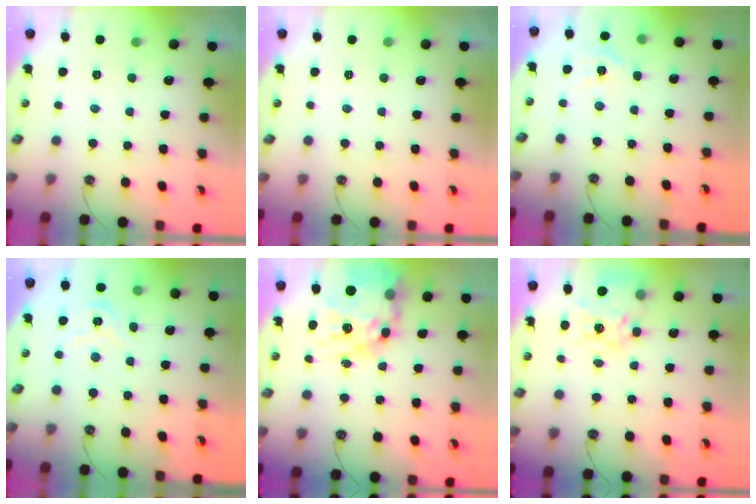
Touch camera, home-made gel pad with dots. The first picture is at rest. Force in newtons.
{"total": 0.0}
{"total": 5.7, "press": 5.7, "slide": 0.6}
{"total": 3.7, "press": 3.7, "slide": 0.4}
{"total": 23.3, "press": 23.2, "slide": 2.1}
{"total": 15.0, "press": 14.9, "slide": 1.5}